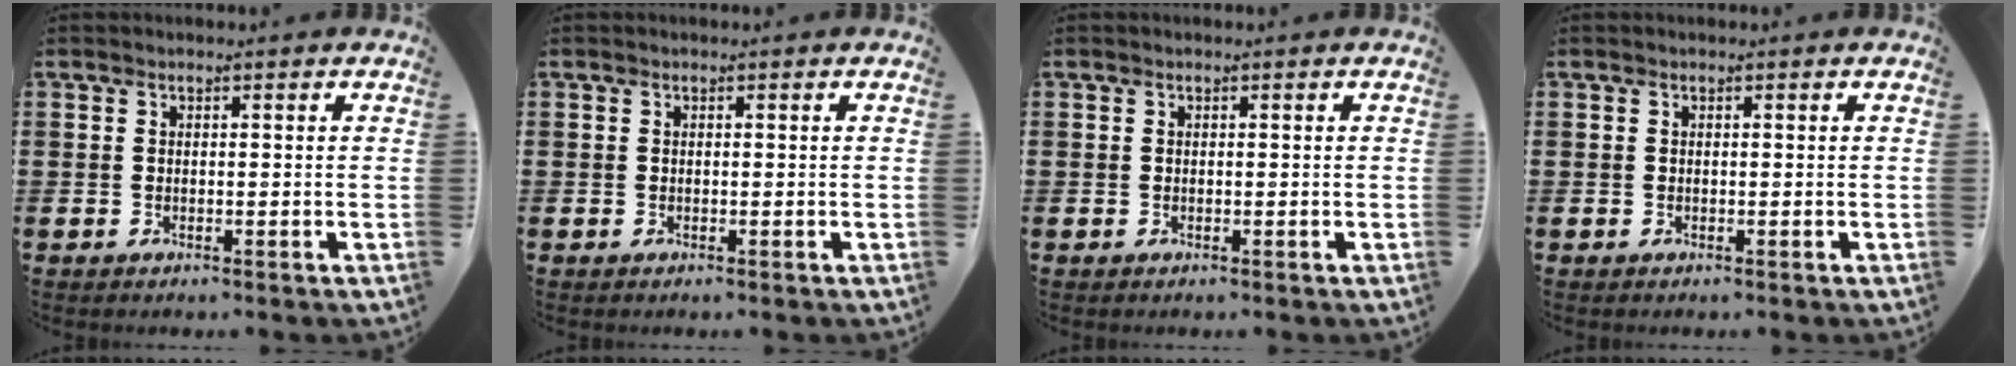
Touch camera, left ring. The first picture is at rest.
{"total": 0.0}
{"total": 0.0}
{"total": 0.0}